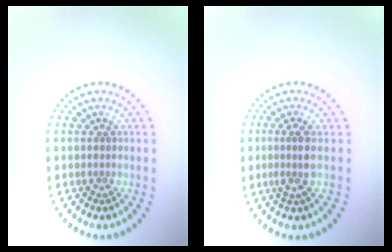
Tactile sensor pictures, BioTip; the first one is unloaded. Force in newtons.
{"total": 2.1, "press": 1.5, "slide": 1.5}